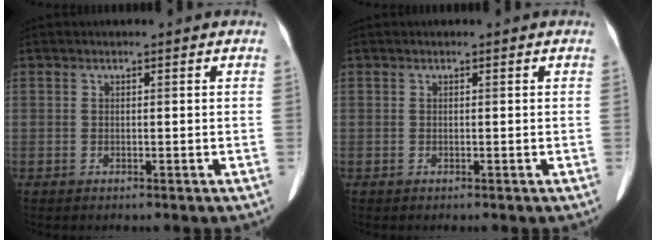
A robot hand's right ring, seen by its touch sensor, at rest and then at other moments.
{"total": 0.0}